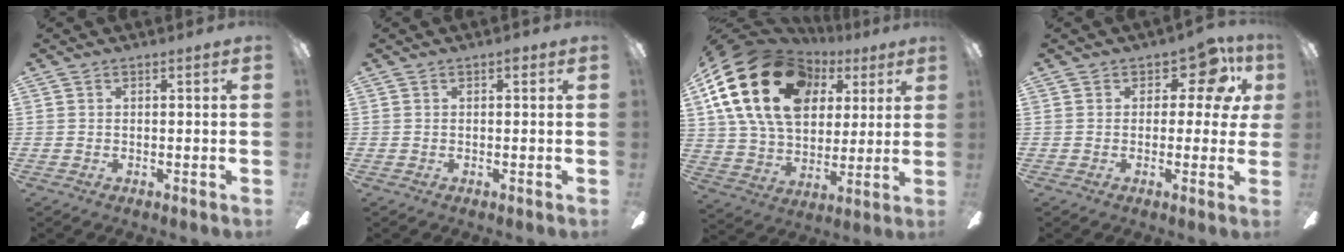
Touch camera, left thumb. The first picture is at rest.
{"total": 0.8, "force": [0.4, 0.5, 0.6], "torque": [-0.004, 0.001, 0.004]}
{"total": 25.0, "force": [10.0, 16.9, 15.5], "torque": [-0.307, -0.029, 0.172]}
{"total": 8.8, "force": [4.4, 4.9, 5.9], "torque": [-0.078, -0.020, 0.073]}